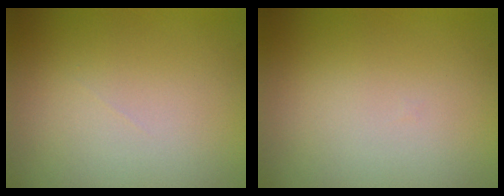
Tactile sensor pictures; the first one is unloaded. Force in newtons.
{"total": 0.0}